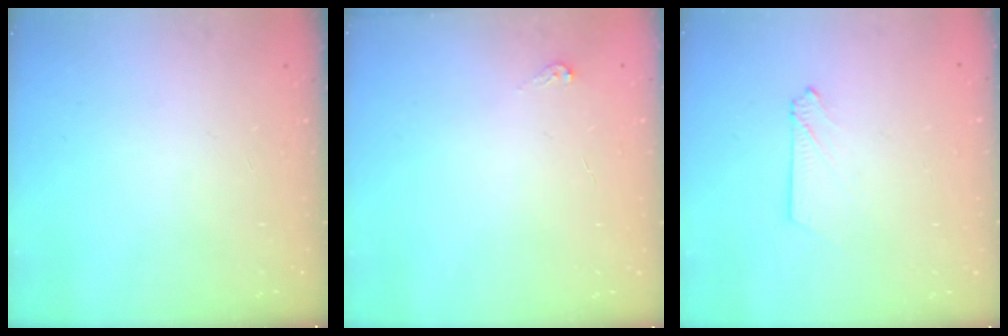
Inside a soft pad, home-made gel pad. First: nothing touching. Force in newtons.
{"total": 3.4, "press": 3.4, "slide": 0.3}
{"total": 2.1, "press": 2.1, "slide": 0.2}